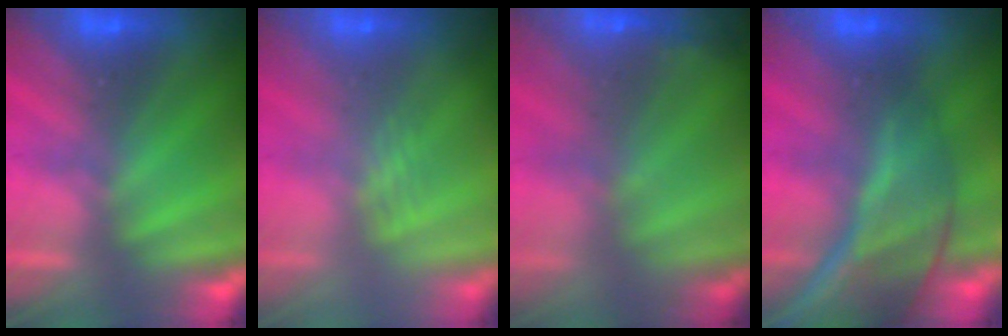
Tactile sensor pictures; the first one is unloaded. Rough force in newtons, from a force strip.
{"total": 2.3}
{"total": 5.7}
{"total": 7.6}